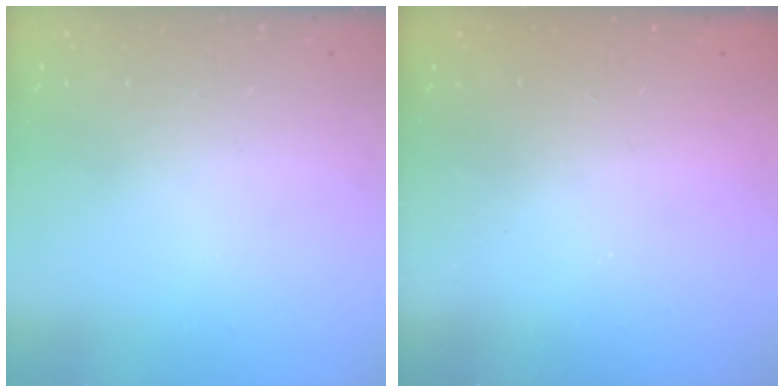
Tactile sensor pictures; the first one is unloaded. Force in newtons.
{"total": 2.3, "press": 2.2, "slide": 0.7}